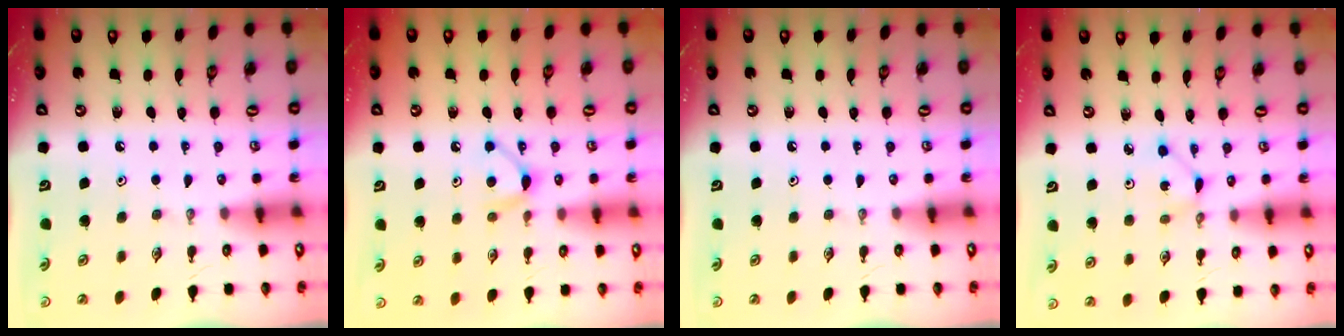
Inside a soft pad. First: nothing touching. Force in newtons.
{"total": 7.5, "press": 7.4, "slide": 1.0}
{"total": 0.0}
{"total": 1.9, "press": 1.9, "slide": 0.2}